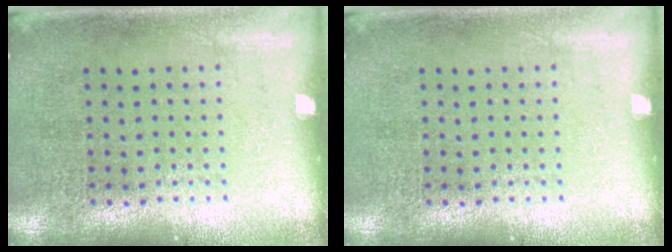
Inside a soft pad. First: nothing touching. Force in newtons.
{"total": 0.0}